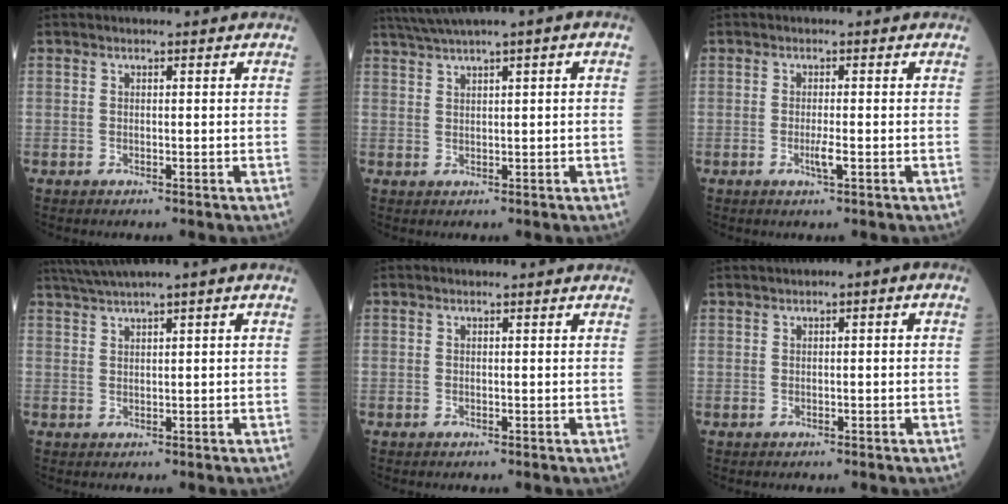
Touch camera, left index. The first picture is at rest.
{"total": 5.2, "force": [3.3, -0.4, 4.0], "torque": [-0.081, 0.022, 0.065]}
{"total": 1.8, "force": [-0.8, 0.0, 1.7], "torque": [-0.034, -0.005, -0.014]}
{"total": 4.7, "force": [3.1, -0.5, 3.5], "torque": [-0.074, 0.020, 0.061]}
{"total": 0.0}
{"total": 1.8, "force": [0.2, 0.6, 1.7], "torque": [-0.025, 0.014, 0.002]}